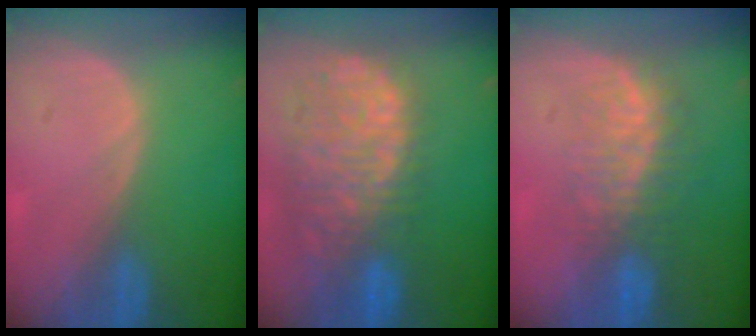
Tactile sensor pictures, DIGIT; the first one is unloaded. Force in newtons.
{"total": 12.7, "press": 10.5, "slide": 7.1}
{"total": 7.7, "press": 7.3, "slide": 2.7}